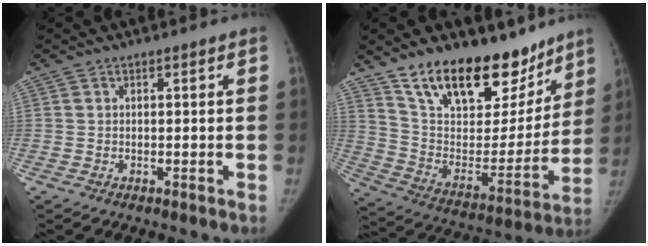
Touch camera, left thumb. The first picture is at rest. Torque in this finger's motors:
{"motor_torque": [0.67, 0.78, 1.40, -1.37, 0.14]}